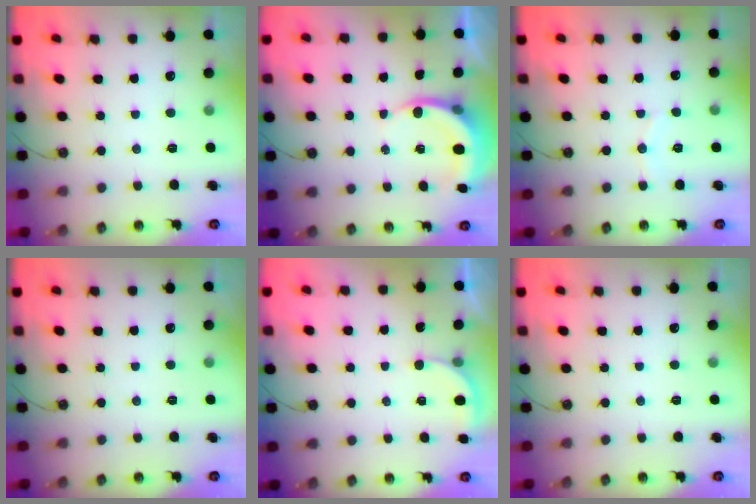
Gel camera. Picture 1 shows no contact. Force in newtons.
{"total": 4.5, "press": 4.5, "slide": 0.5}
{"total": 4.1, "press": 4.0, "slide": 0.4}
{"total": 0.0}
{"total": 2.0, "press": 2.0, "slide": 0.1}
{"total": 0.0}